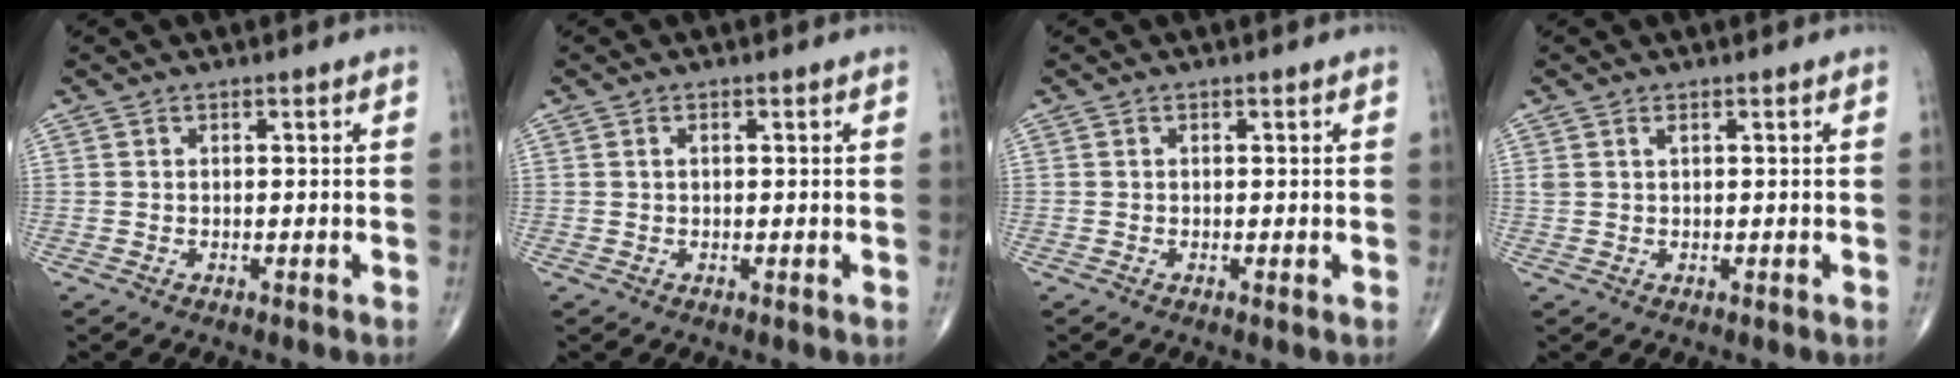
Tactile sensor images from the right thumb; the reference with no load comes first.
{"total": 0.6, "force": [0.2, 0.3, 0.5], "torque": [-0.012, 0.003, 0.003]}
{"total": 0.0}
{"total": 1.0, "force": [0.6, 0.4, 0.7], "torque": [-0.018, 0.008, 0.014]}